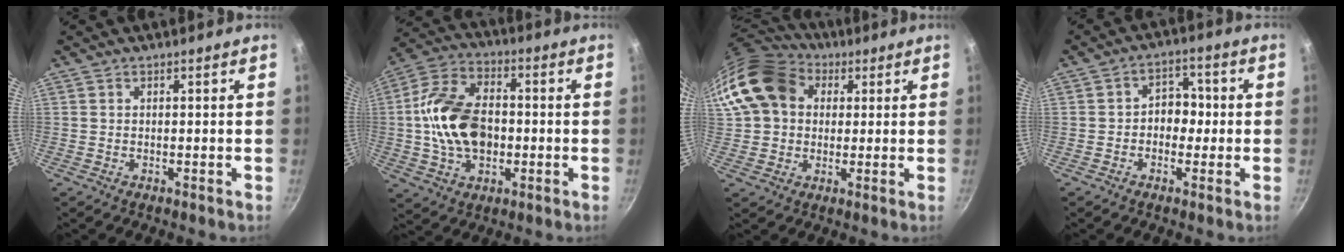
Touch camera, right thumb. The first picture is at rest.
{"total": 16.7, "force": [-0.8, 11.1, 12.4], "torque": [-0.209, 0.028, -0.023]}
{"total": 16.3, "force": [4.4, 13.0, 8.9], "torque": [-0.155, 0.027, 0.068]}
{"total": 5.3, "force": [-0.6, 4.2, 3.2], "torque": [0.000, 0.014, -0.017]}